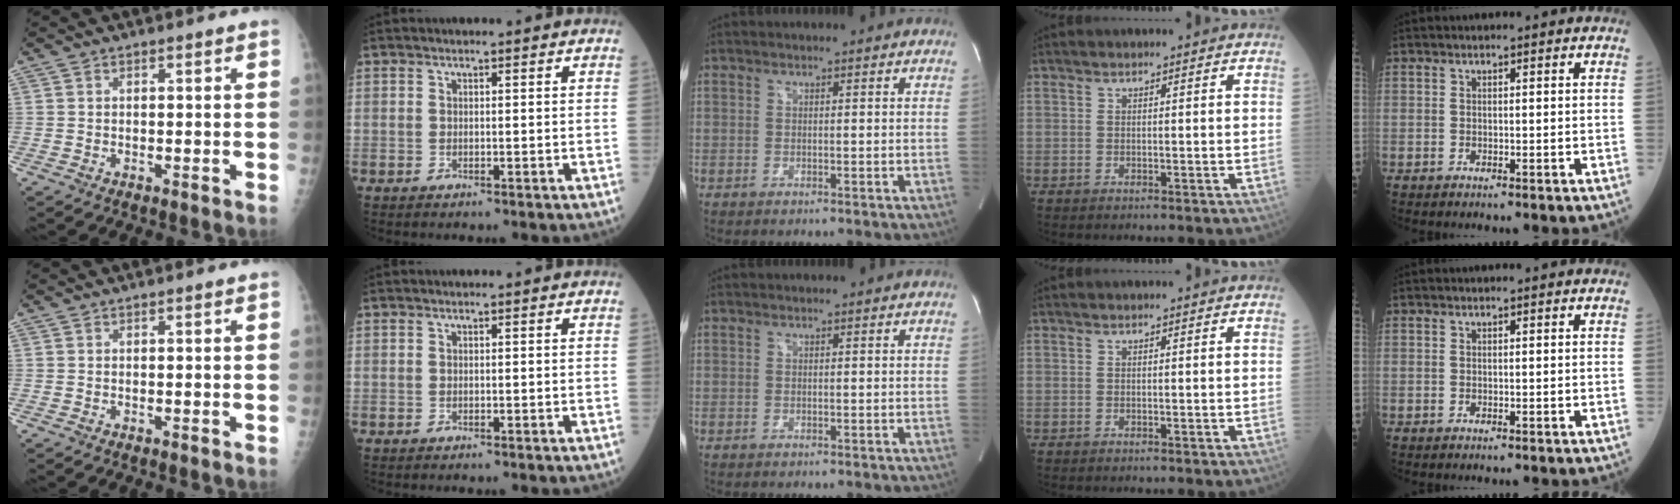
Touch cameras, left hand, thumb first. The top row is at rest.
{}